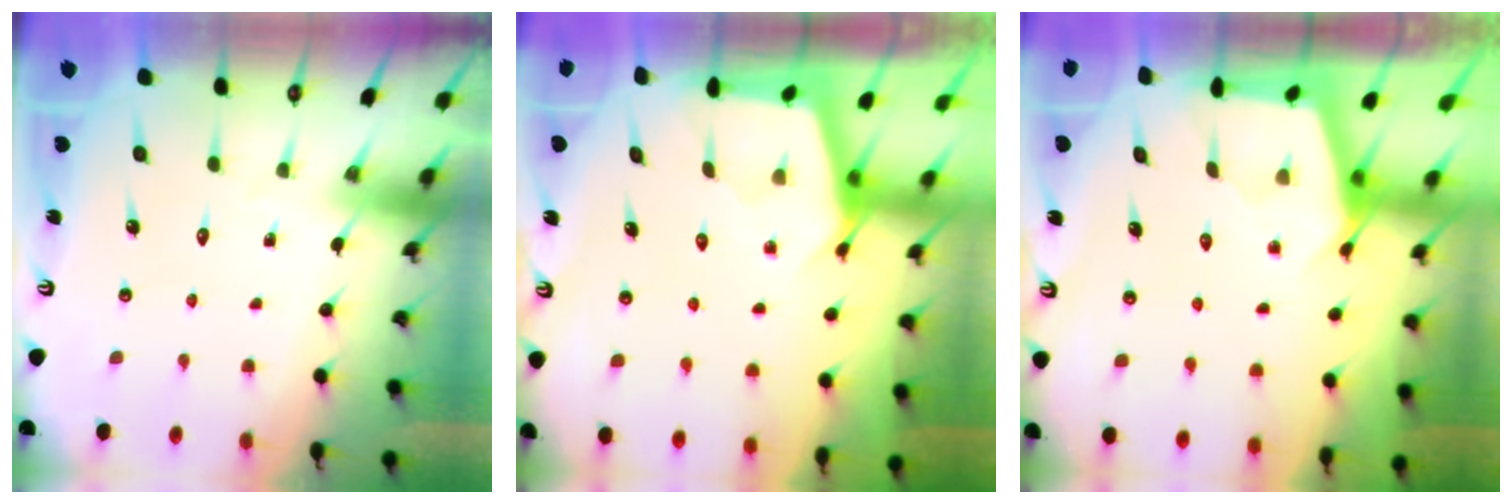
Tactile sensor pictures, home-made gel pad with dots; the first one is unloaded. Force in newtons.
{"total": 2.9, "press": 2.8, "slide": 0.4}
{"total": 2.9, "press": 2.8, "slide": 0.4}